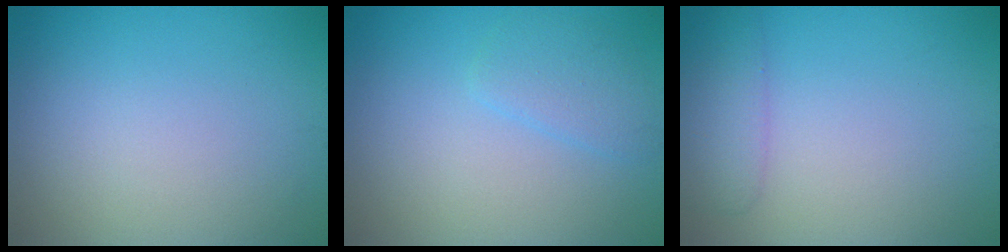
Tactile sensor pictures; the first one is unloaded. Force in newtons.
{"total": 2.2, "press": 2.1, "slide": 0.2}
{"total": 2.3, "press": 2.3, "slide": 0.1}